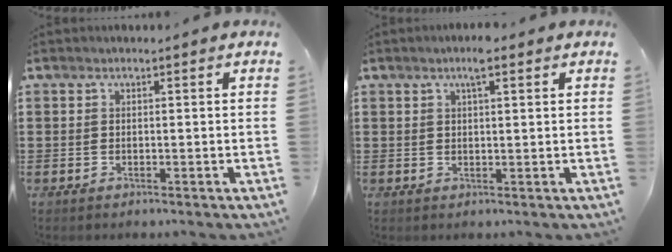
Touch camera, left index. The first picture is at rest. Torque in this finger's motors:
{"motor_torque": [0.71, -0.60, 0.29, 0.08]}